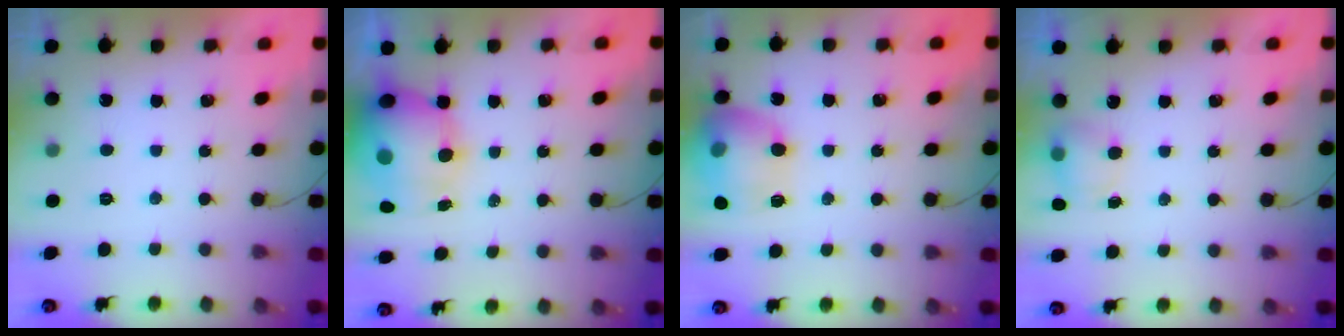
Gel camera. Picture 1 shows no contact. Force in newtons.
{"total": 15.3, "press": 14.8, "slide": 3.9}
{"total": 16.7, "press": 16.6, "slide": 1.4}
{"total": 4.6, "press": 4.5, "slide": 1.1}